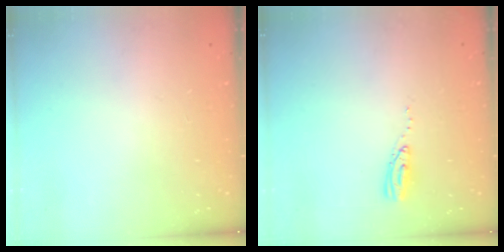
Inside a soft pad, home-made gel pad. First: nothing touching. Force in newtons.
{"total": 5.0, "press": 5.0, "slide": 0.5}